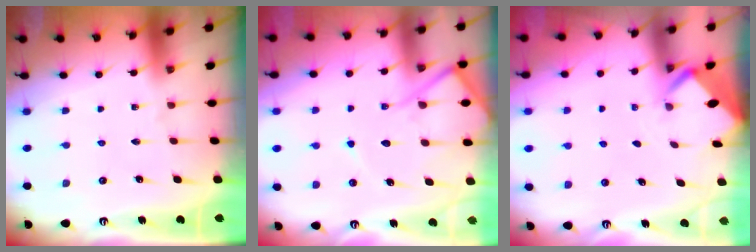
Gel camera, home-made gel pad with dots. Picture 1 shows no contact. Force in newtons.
{"total": 10.5, "press": 10.5, "slide": 1.1}
{"total": 2.2, "press": 2.2, "slide": 0.2}